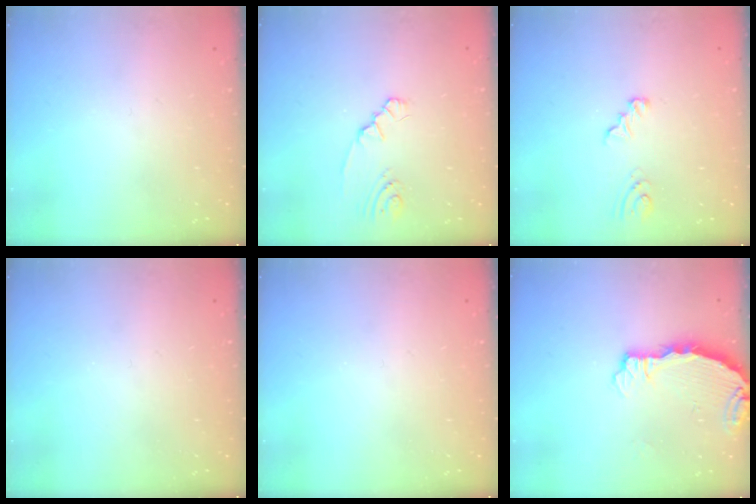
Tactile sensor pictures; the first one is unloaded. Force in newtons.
{"total": 1.7, "press": 1.7, "slide": 0.3}
{"total": 3.7, "press": 3.7, "slide": 0.3}
{"total": 0.0}
{"total": 0.0}
{"total": 3.6, "press": 3.6, "slide": 0.3}